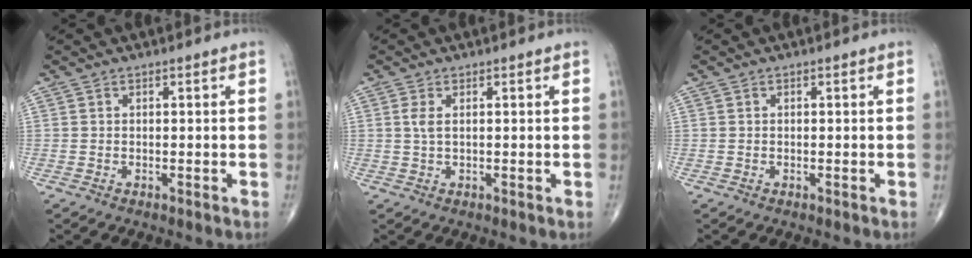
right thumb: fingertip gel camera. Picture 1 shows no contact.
{"total": 2.0, "force": [0.4, 0.6, 1.8], "torque": [-0.043, 0.001, 0.012]}
{"total": 0.0}